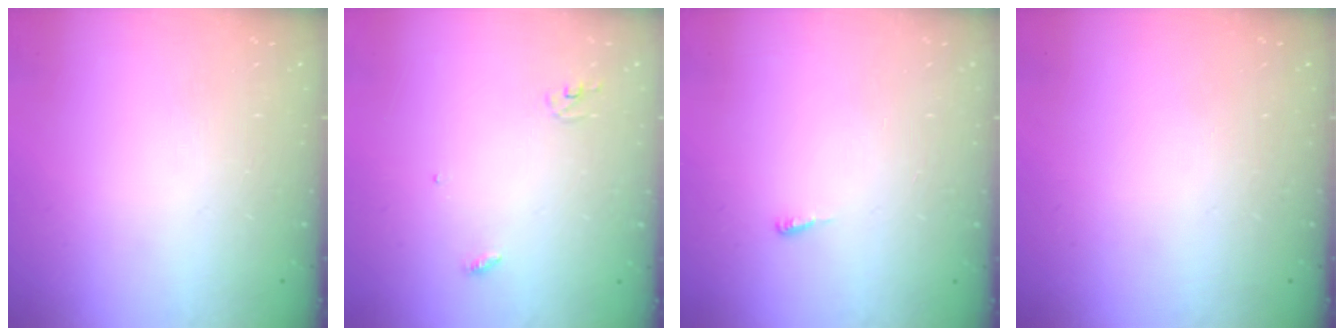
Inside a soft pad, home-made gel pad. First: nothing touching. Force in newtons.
{"total": 2.9, "press": 2.9, "slide": 0.2}
{"total": 4.4, "press": 4.4, "slide": 0.5}
{"total": 0.0}